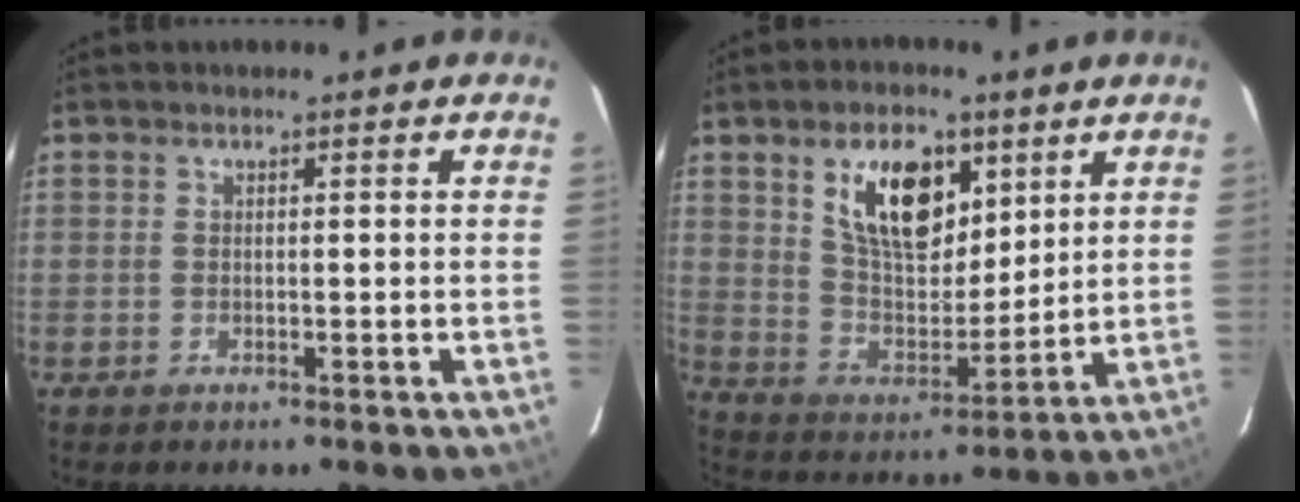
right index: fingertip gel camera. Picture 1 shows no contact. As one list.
[{"total": 14.4, "force": [7.0, 7.7, 10.0], "torque": [-0.169, 0.009, 0.134]}]